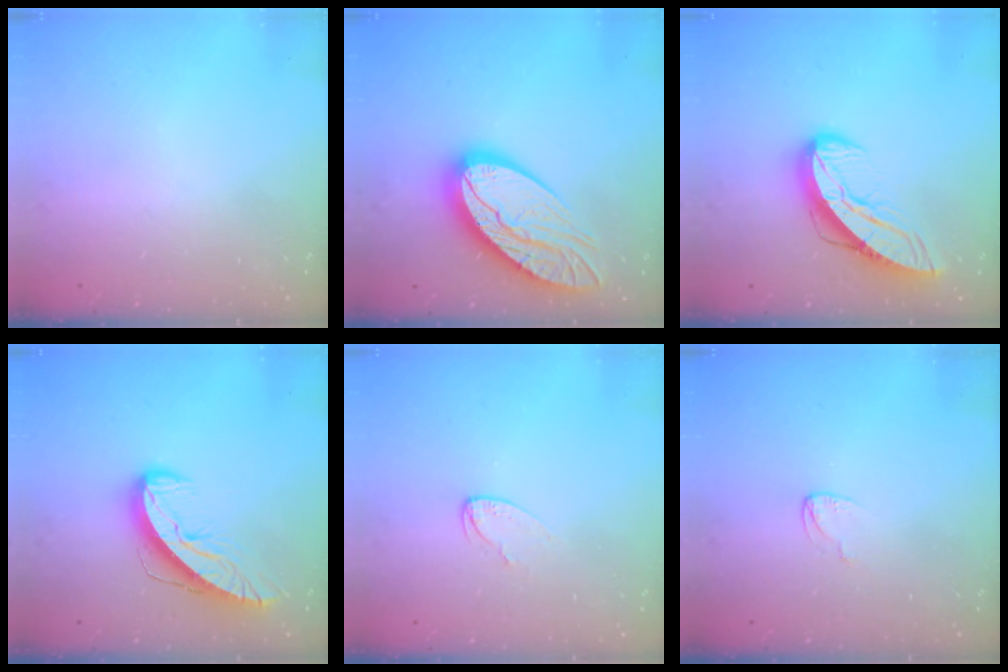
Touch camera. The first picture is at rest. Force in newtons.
{"total": 20.2, "press": 20.1, "slide": 1.8}
{"total": 11.6, "press": 11.6, "slide": 1.0}
{"total": 11.0, "press": 11.0, "slide": 1.3}
{"total": 3.9, "press": 3.9, "slide": 0.4}
{"total": 3.3, "press": 3.3, "slide": 0.2}